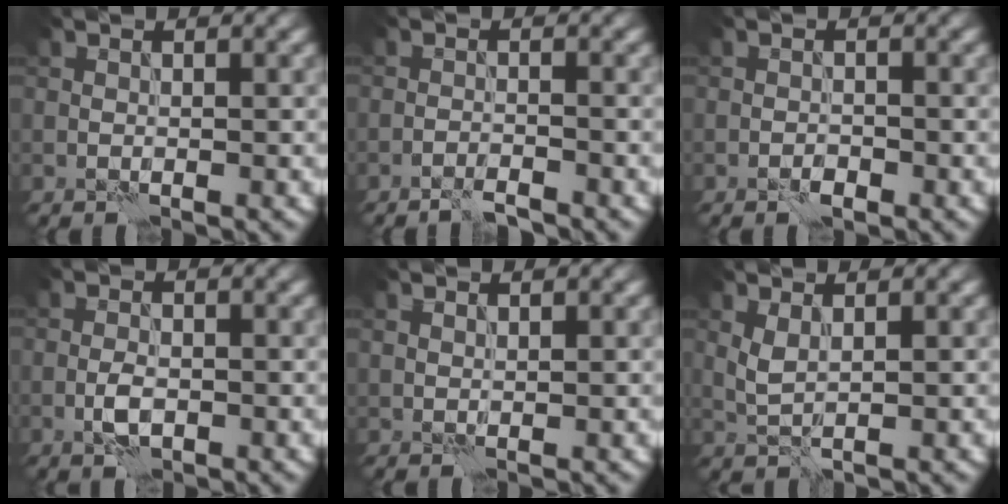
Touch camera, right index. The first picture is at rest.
{"total": 1.9, "force": [-1.7, 0.1, 0.8], "torque": [-0.016, 0.003, -0.035]}
{"total": 1.1, "force": [-0.8, 0.5, 0.7], "torque": [-0.010, 0.002, -0.016]}
{"total": 2.1, "force": [-0.8, 1.0, 1.7], "torque": [-0.031, 0.001, -0.018]}
{"total": 0.6, "force": [0.6, 0.1, 0.1], "torque": [-0.006, 0.001, 0.012]}
{"total": 1.6, "force": [0.8, 0.5, 1.3], "torque": [-0.037, 0.000, 0.019]}